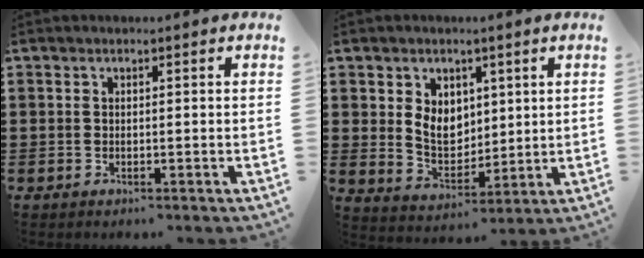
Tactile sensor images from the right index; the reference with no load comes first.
{"total": 6.2, "force": [1.8, 5.0, 3.3], "torque": [-0.063, 0.008, 0.031]}